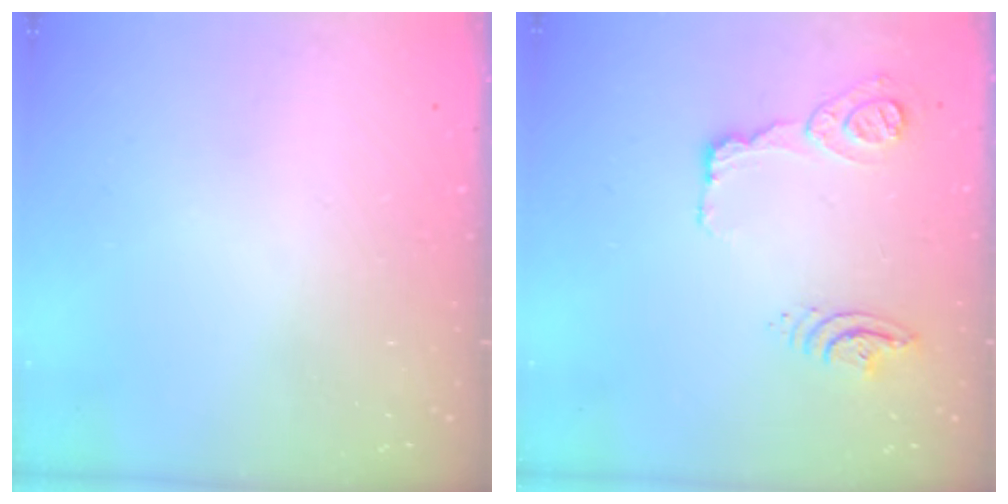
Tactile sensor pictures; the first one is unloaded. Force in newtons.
{"total": 21.3, "press": 16.2, "slide": 13.8}